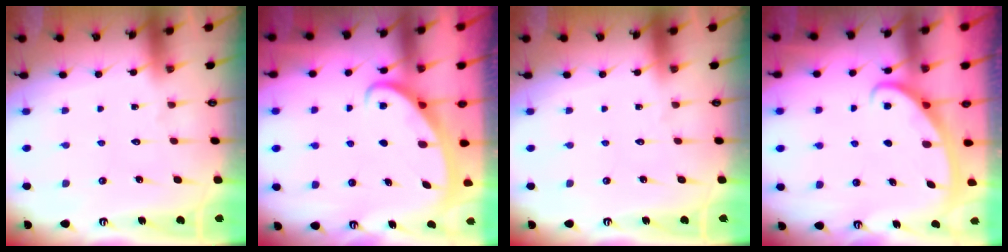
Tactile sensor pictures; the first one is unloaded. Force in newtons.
{"total": 2.6, "press": 2.6, "slide": 0.3}
{"total": 0.0}
{"total": 2.8, "press": 2.8, "slide": 0.4}